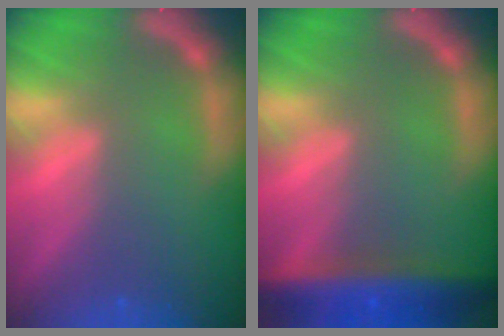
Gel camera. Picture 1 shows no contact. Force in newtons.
{"total": 7.5}